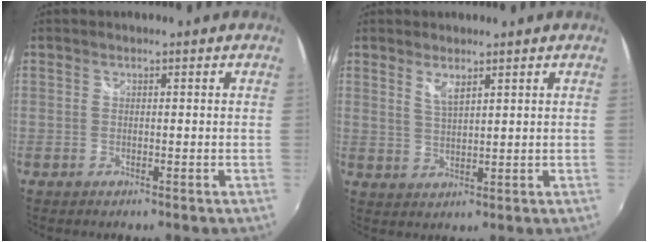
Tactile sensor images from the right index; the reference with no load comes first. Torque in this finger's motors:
{"motor_torque": [0.01, 0.06, 0.18, 0.02]}